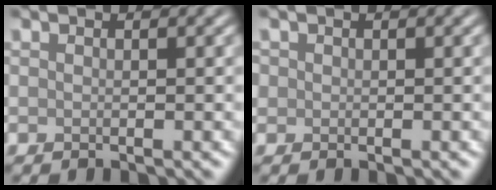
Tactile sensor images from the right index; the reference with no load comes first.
{"total": 0.7, "force": [0.1, 0.7, 0.1], "torque": [0.004, 0.001, -0.001]}